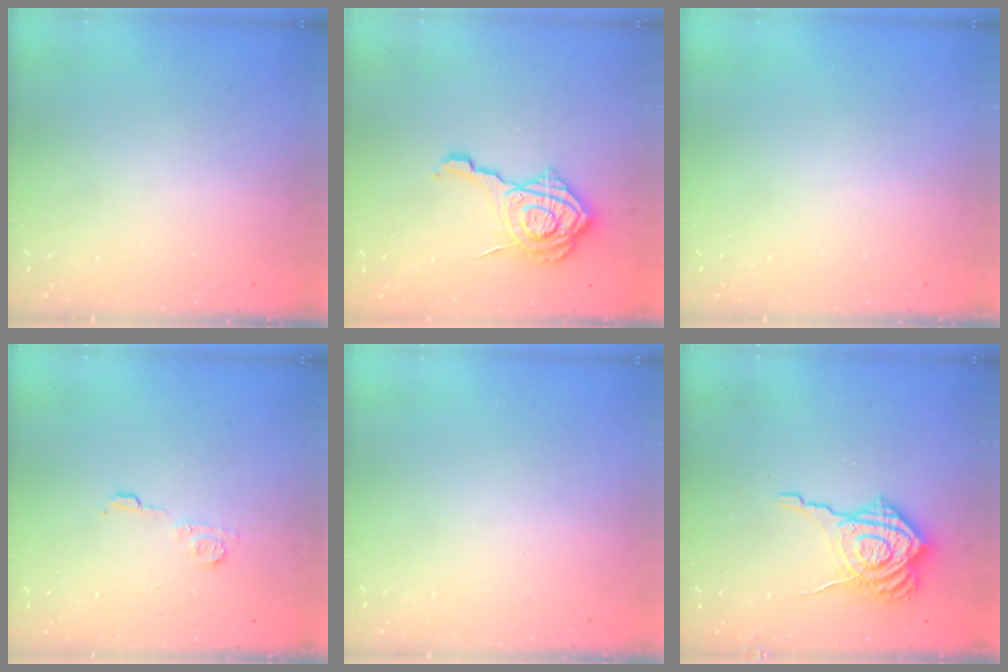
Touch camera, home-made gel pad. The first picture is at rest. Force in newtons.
{"total": 14.0, "press": 14.0, "slide": 1.0}
{"total": 0.0}
{"total": 6.0, "press": 6.0, "slide": 0.4}
{"total": 0.0}
{"total": 13.1, "press": 13.1, "slide": 0.9}